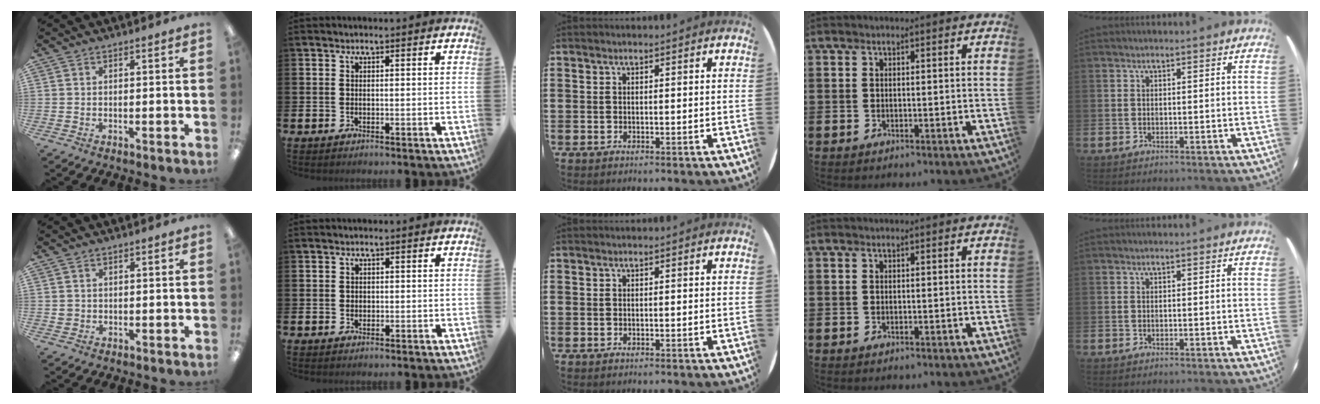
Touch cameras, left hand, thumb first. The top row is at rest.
{"thumb": {"total": 1.4, "force": [0.6, 1.3, 0.3], "torque": [-0.008, 0.003, 0.010]}, "index": {"total": 0.7, "force": [0.2, 0.6, 0.2], "torque": [0.008, 0.000, 0.001]}}